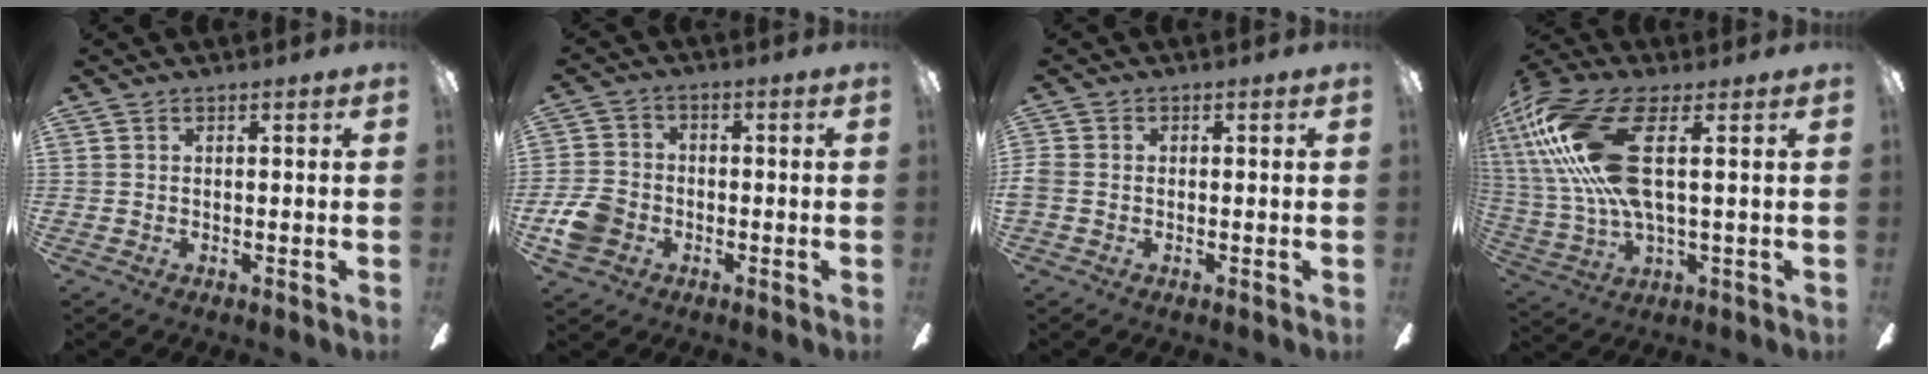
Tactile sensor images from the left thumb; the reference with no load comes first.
{"total": 7.6, "force": [-3.1, 6.0, 3.5], "torque": [-0.087, 0.024, -0.058]}
{"total": 1.5, "force": [-0.5, 0.9, 1.2], "torque": [-0.028, 0.001, -0.010]}
{"total": 22.0, "force": [5.8, 9.2, 19.2], "torque": [-0.404, -0.010, 0.098]}